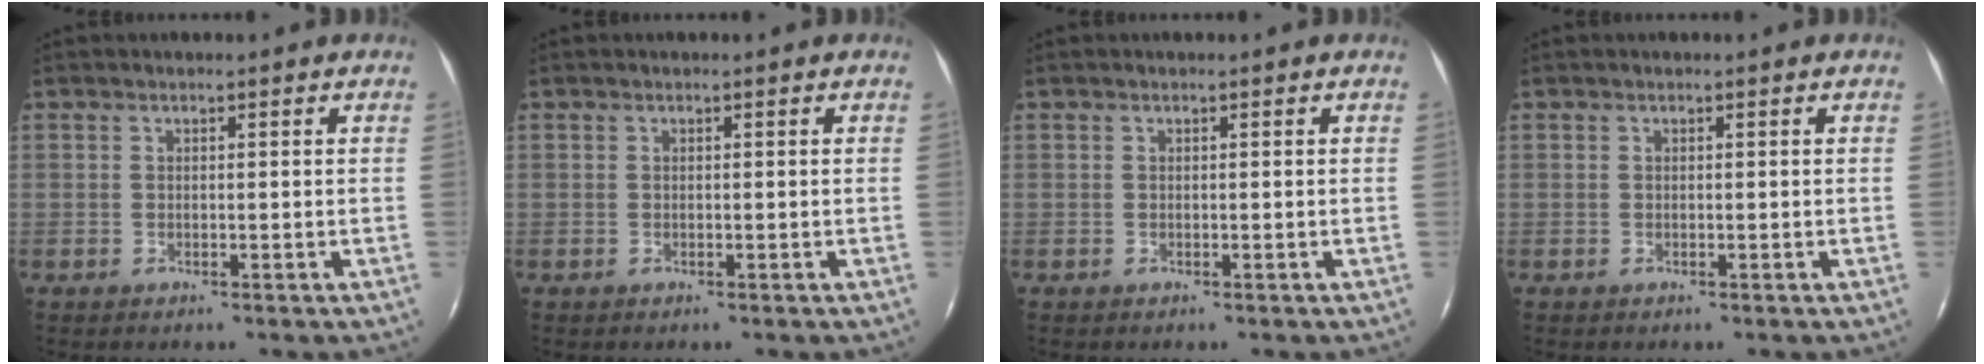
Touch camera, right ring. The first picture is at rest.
{"total": 0.0}
{"total": 0.0}
{"total": 0.0}